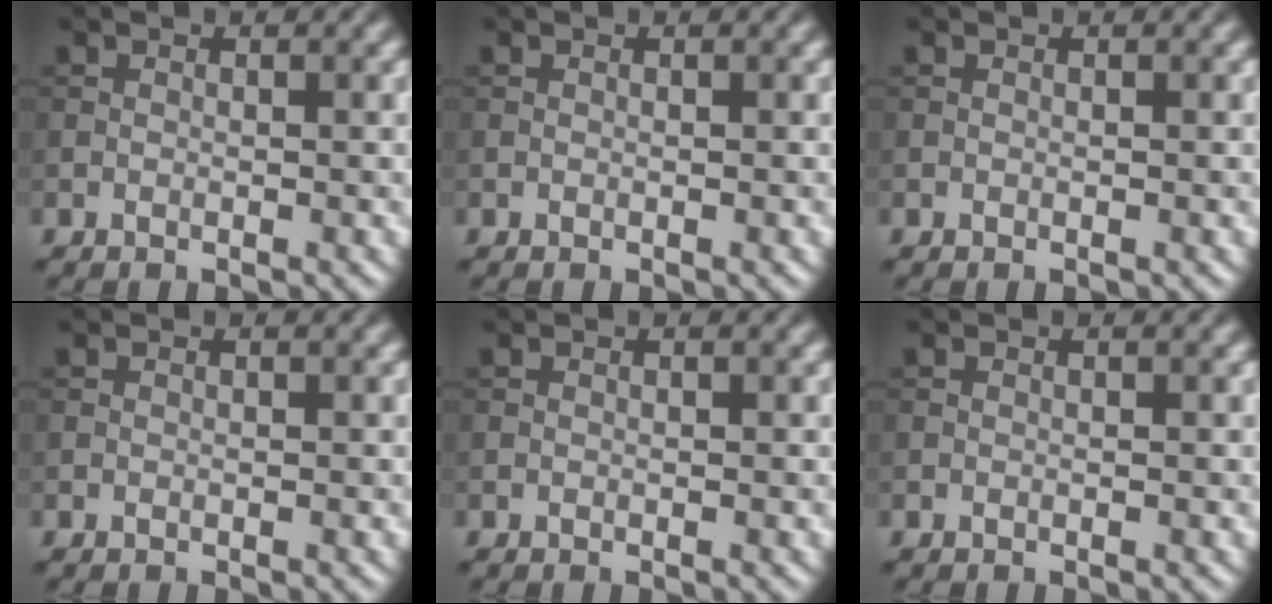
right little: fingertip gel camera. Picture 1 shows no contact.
{"total": 0.0}
{"total": 0.0}
{"total": 0.0}
{"total": 0.0}
{"total": 0.0}